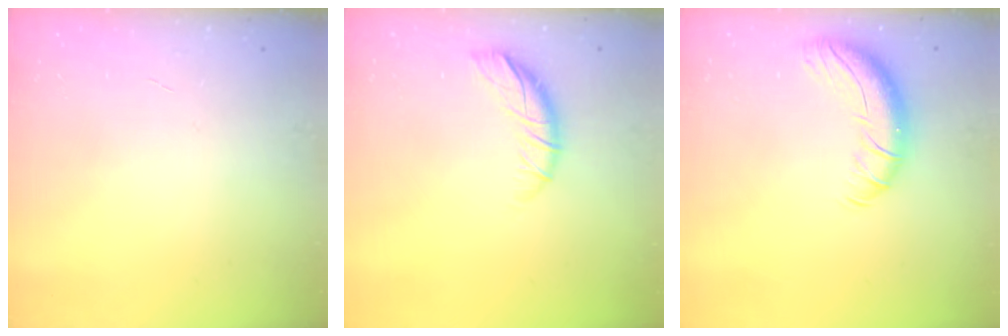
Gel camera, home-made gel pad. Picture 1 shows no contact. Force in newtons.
{"total": 9.4, "press": 9.4, "slide": 1.1}
{"total": 11.0, "press": 10.7, "slide": 2.6}